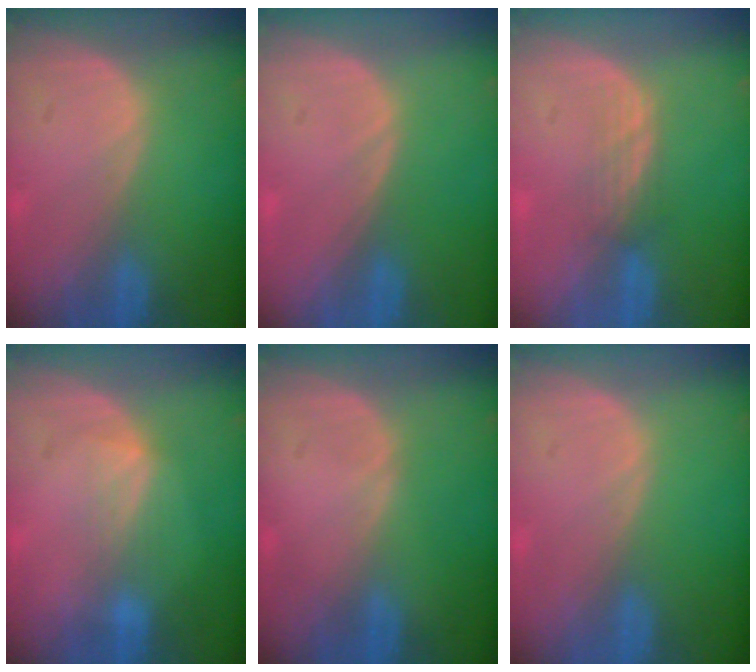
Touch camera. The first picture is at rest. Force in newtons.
{"total": 0.0}
{"total": 2.5, "press": 2.3, "slide": 0.9}
{"total": 2.7, "press": 2.7, "slide": 0.4}
{"total": 0.0}
{"total": 0.0}